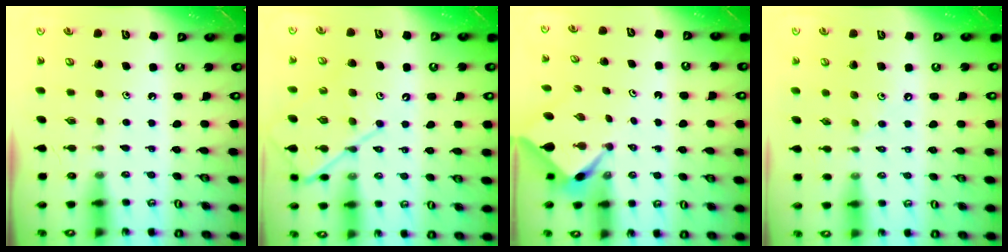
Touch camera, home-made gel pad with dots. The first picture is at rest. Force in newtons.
{"total": 10.9, "press": 10.9, "slide": 1.2}
{"total": 2.5, "press": 2.5, "slide": 0.3}
{"total": 1.6, "press": 1.6, "slide": 0.2}